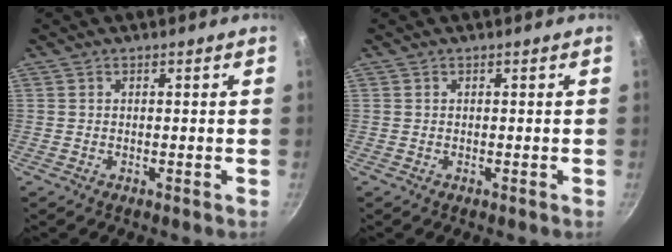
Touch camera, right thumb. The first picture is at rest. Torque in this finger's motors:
{"motor_torque": [0.00, 0.00, 0.15, -0.14, 0.00]}